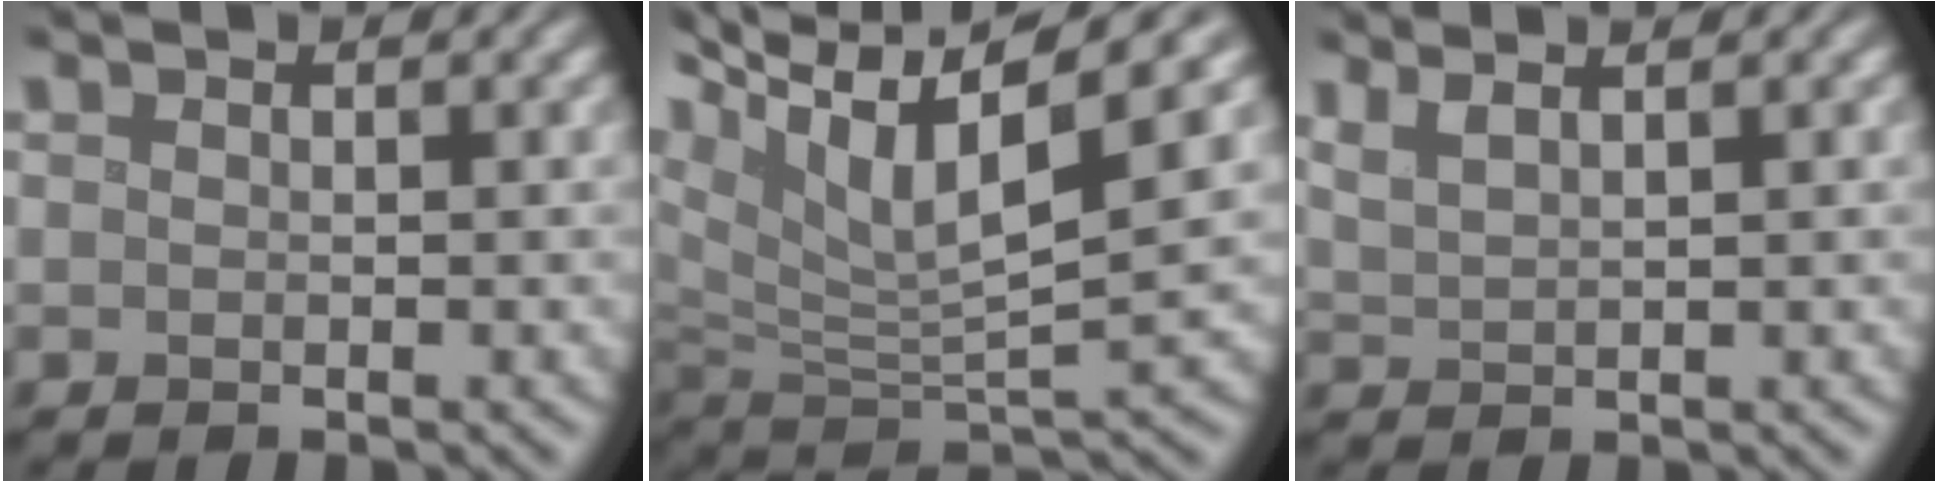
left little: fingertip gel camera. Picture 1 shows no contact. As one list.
[{"total": 11.2, "force": [6.5, 2.9, 8.6], "torque": [-0.170, 0.016, 0.119]}, {"total": 2.8, "force": [2.0, 1.0, 1.7], "torque": [-0.018, 0.011, 0.023]}]